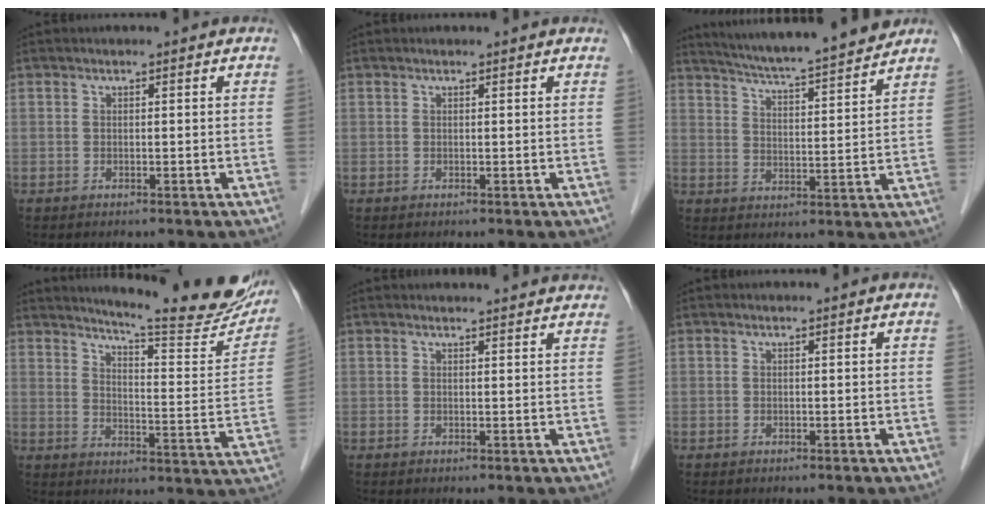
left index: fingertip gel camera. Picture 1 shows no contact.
{"total": 1.1, "force": [1.0, 0.0, 0.3], "torque": [-0.012, 0.005, 0.011]}
{"total": 14.7, "force": [13.4, -0.1, 5.9], "torque": [-0.103, 0.004, 0.196]}
{"total": 21.1, "force": [18.7, 1.9, 9.5], "torque": [-0.127, -0.071, 0.229]}
{"total": 7.6, "force": [7.3, 0.3, 2.0], "torque": [-0.019, 0.016, 0.067]}
{"total": 0.0}